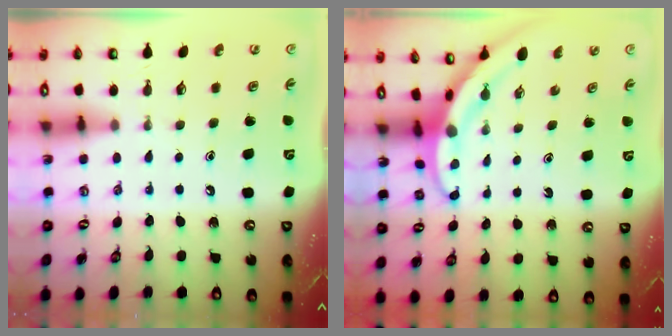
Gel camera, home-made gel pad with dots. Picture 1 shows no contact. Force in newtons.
{"total": 3.2, "press": 3.1, "slide": 0.3}